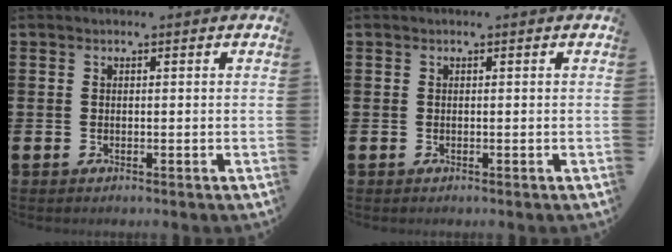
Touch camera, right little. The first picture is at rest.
{"total": 0.0}